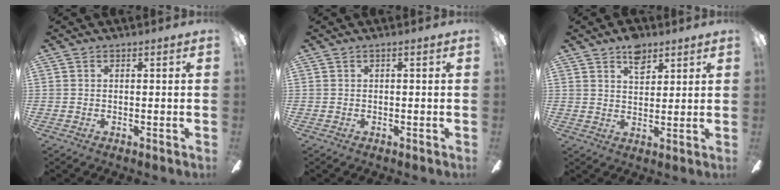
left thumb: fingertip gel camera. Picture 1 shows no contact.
{"total": 0.0}
{"total": 7.1, "force": [4.7, 4.0, 3.5], "torque": [-0.040, -0.018, 0.082]}